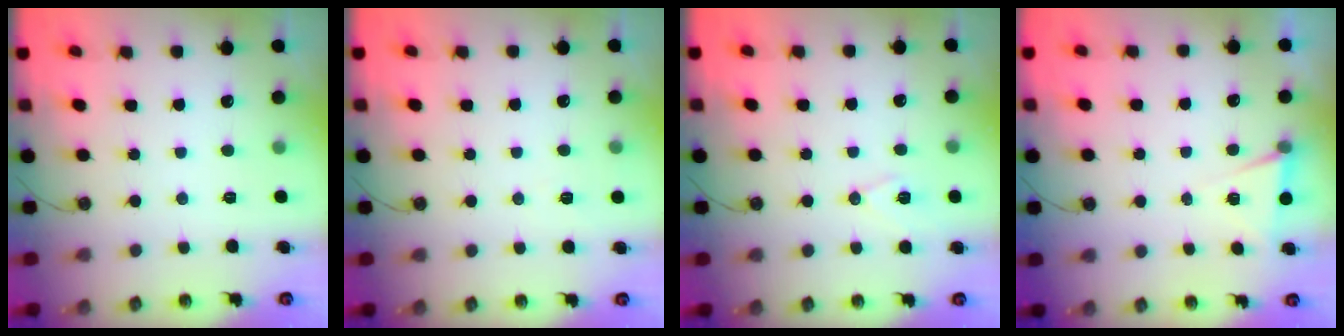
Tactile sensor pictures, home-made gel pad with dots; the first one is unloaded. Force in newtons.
{"total": 4.9, "press": 2.3, "slide": 4.4}
{"total": 8.2, "press": 7.4, "slide": 3.5}
{"total": 5.2, "press": 2.7, "slide": 4.5}